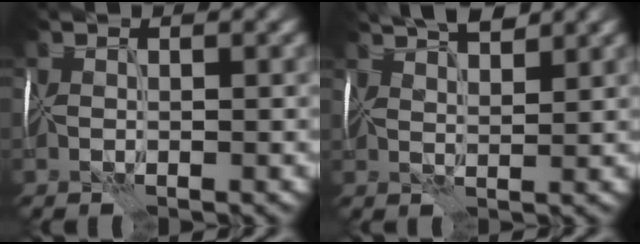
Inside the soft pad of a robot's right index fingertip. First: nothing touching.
{"total": 5.4, "force": [4.6, 1.2, 2.5], "torque": [-0.037, 0.027, 0.058]}